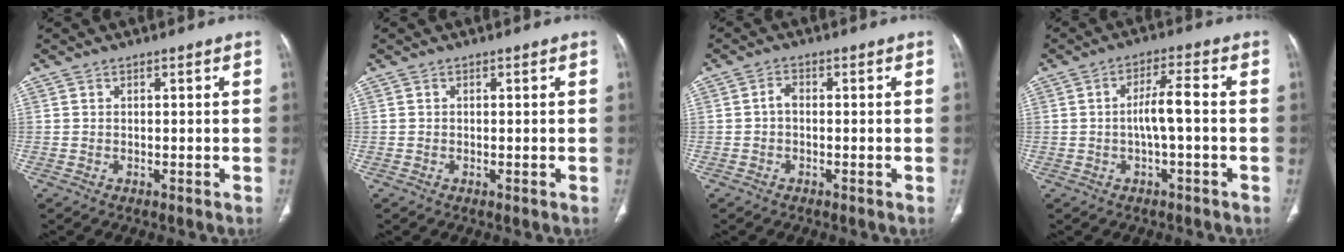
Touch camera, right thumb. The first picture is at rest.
{"total": 0.0}
{"total": 1.8, "force": [-0.3, 1.2, 1.4], "torque": [-0.023, 0.006, -0.011]}
{"total": 5.3, "force": [-0.7, 1.0, 5.2], "torque": [-0.105, 0.020, -0.014]}